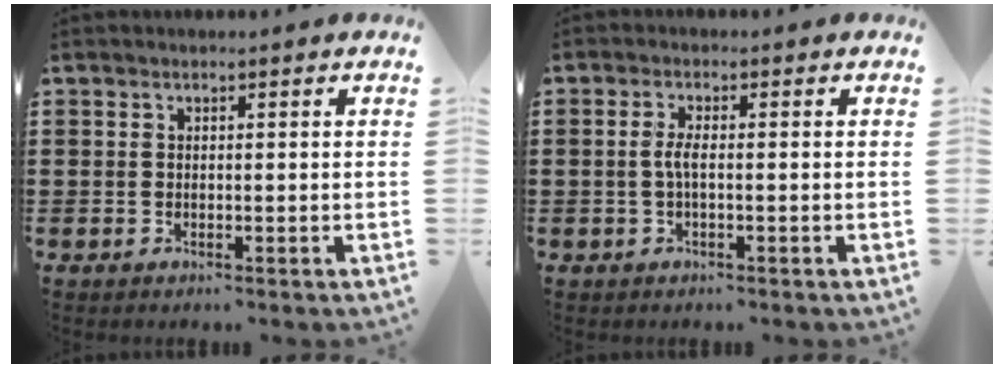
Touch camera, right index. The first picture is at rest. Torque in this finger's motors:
{"motor_torque": [0.49, 0.56, 0.25, 0.08]}